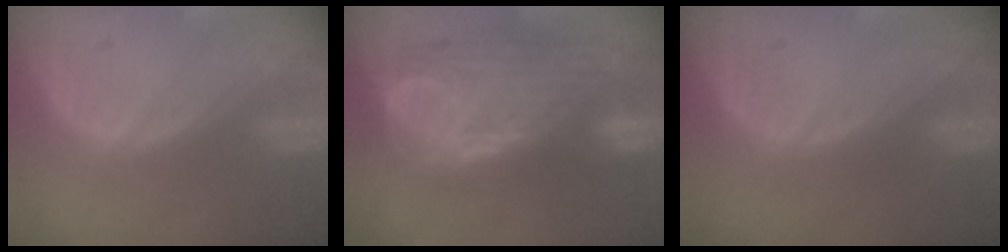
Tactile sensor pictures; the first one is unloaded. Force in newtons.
{"total": 10.6, "press": 10.1, "slide": 3.2}
{"total": 0.0}